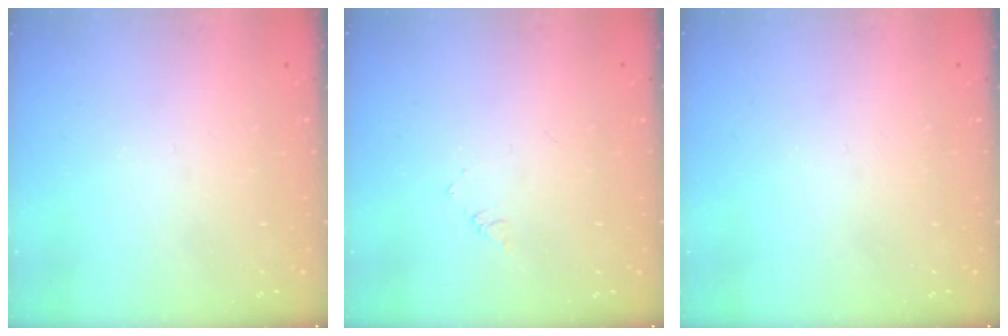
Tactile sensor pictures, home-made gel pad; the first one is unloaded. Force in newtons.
{"total": 2.2, "press": 2.2, "slide": 0.3}
{"total": 0.0}